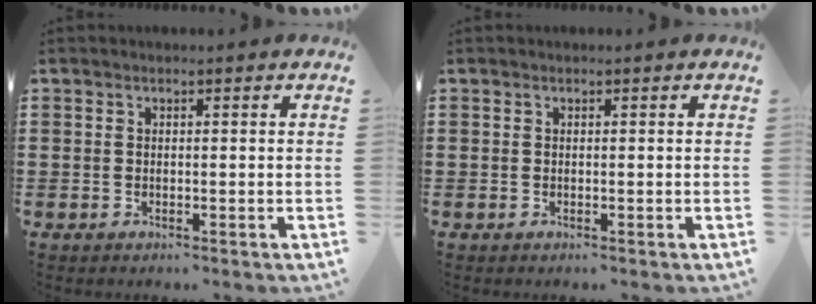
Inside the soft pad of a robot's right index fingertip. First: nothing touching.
{"total": 0.0}